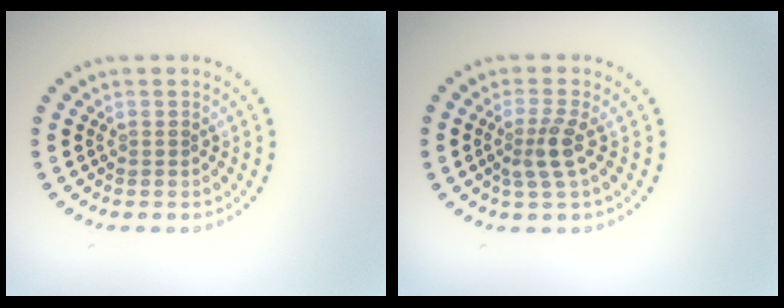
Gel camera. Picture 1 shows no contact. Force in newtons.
{"total": 2.3, "press": 1.7, "slide": 1.5}